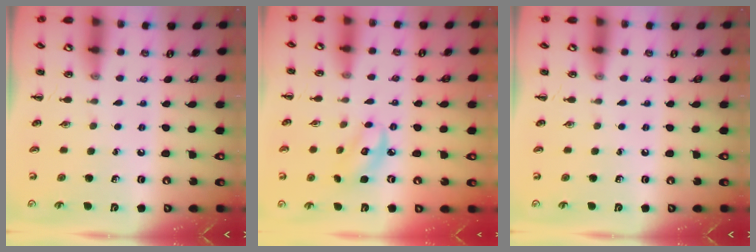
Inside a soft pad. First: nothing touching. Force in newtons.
{"total": 6.7, "press": 6.7, "slide": 0.3}
{"total": 0.0}